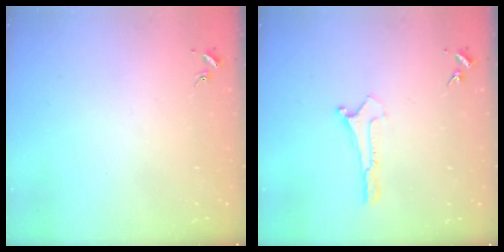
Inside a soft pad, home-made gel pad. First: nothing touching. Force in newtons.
{"total": 0.0}